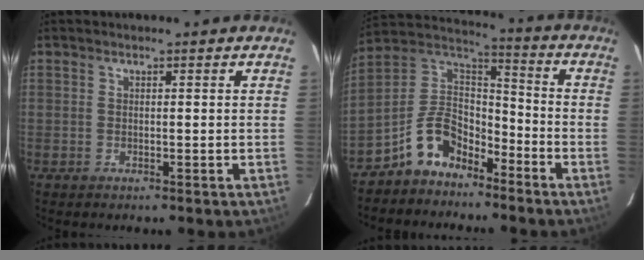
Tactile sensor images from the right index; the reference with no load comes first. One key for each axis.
{"total": 9.7, "fx": -6.9, "fy": 5.6, "fz": 4.1, "tx": -0.093, "ty": 0.039, "tz": -0.134}